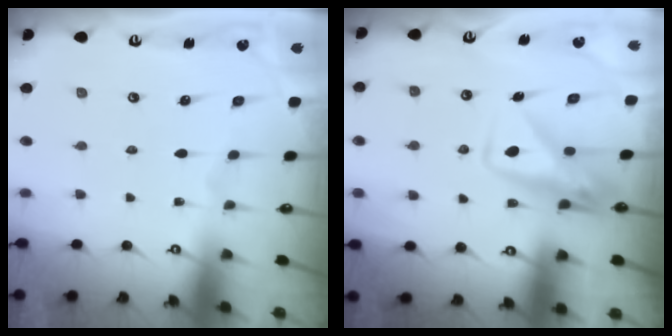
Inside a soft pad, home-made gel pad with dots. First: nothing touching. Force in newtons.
{"total": 8.3, "press": 8.3, "slide": 0.9}